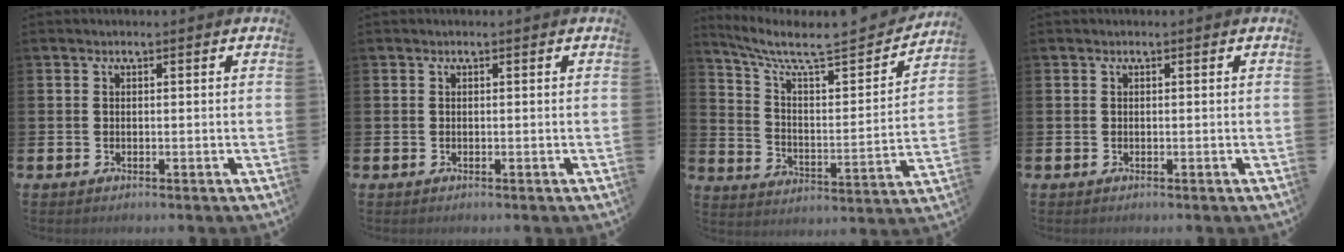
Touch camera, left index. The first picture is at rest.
{"total": 0.0}
{"total": 7.8, "force": [6.7, 1.6, 3.6], "torque": [-0.093, -0.058, 0.106]}
{"total": 0.0}